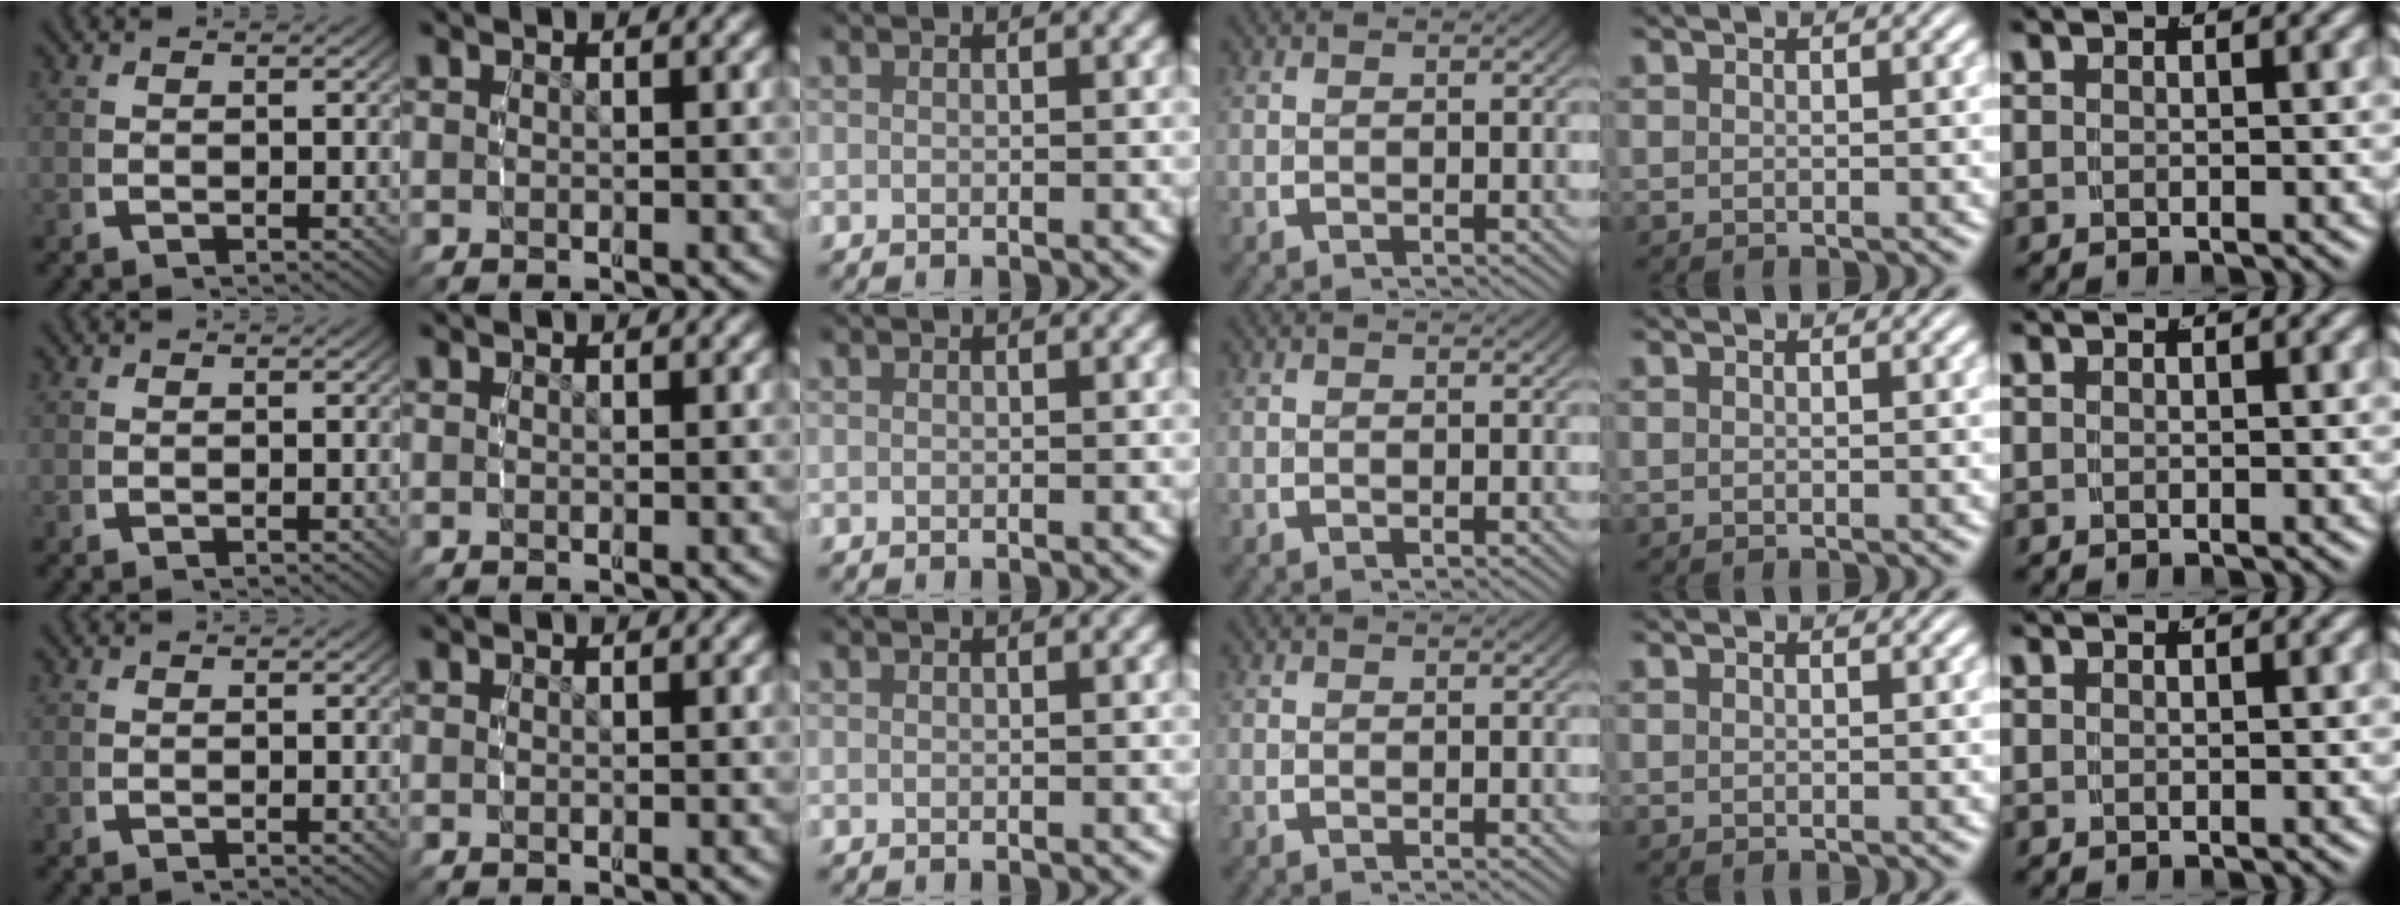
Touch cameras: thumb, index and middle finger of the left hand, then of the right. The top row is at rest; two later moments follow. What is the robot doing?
{"motion": "reach", "object": "coat"}